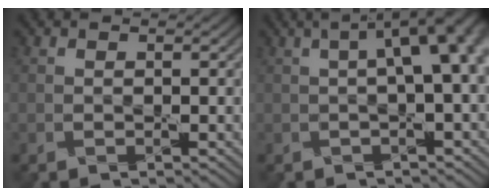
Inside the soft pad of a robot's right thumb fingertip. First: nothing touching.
{"total": 9.0, "force": [1.2, 2.9, 8.4], "torque": [-0.099, 0.026, 0.010]}